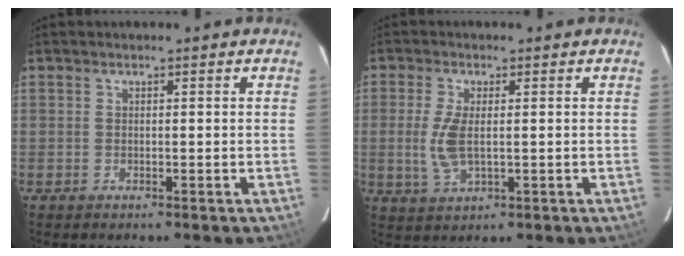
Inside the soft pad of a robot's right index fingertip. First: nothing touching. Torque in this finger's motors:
{"motor_torque": [0.60, 0.54, 0.12, 0.03]}